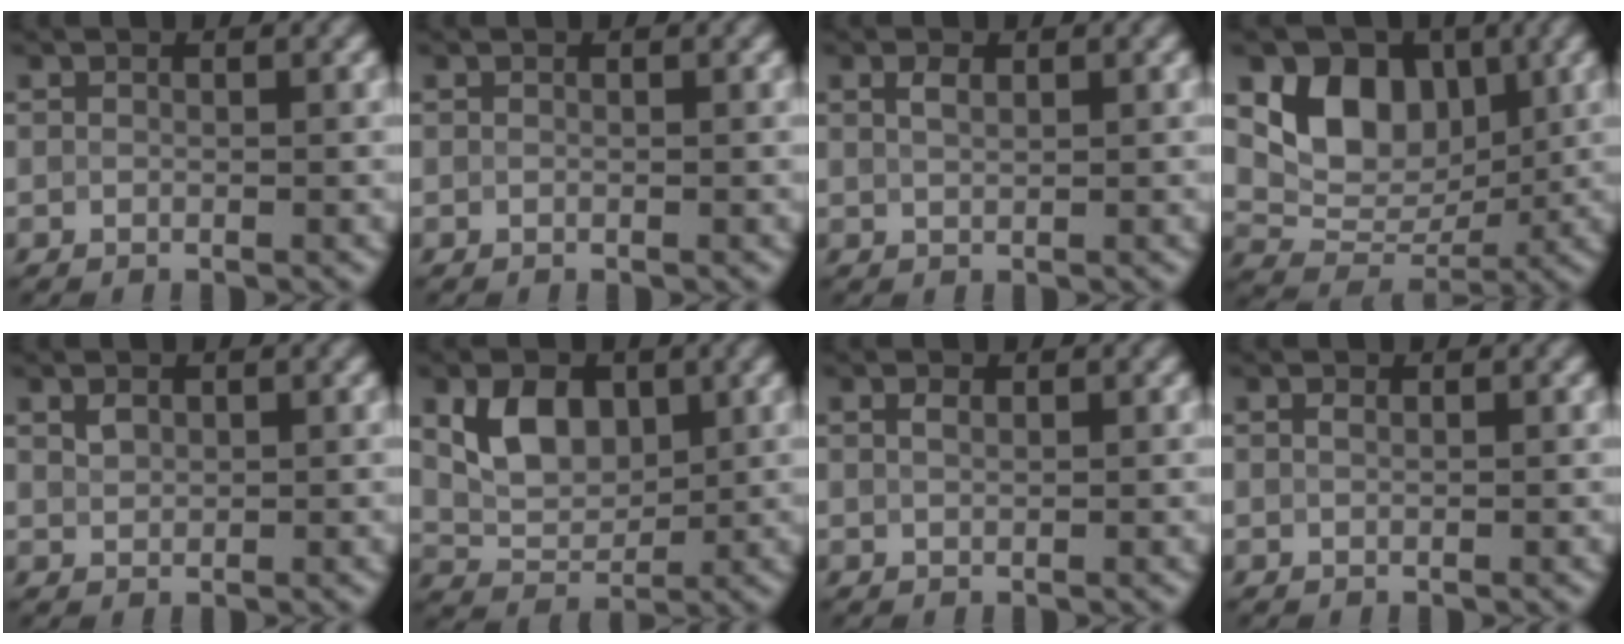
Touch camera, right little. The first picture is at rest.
{"total": 0.0}
{"total": 1.2, "force": [0.7, 0.6, 0.9], "torque": [-0.020, 0.001, 0.015]}
{"total": 6.8, "force": [2.1, 5.1, 4.0], "torque": [-0.057, -0.008, 0.034]}
{"total": 1.1, "force": [0.6, 0.7, 0.5], "torque": [-0.012, -0.001, 0.015]}
{"total": 4.8, "force": [1.7, 3.2, 3.1], "torque": [-0.062, -0.003, 0.031]}
{"total": 0.8, "force": [0.4, 0.4, 0.6], "torque": [-0.015, 0.001, 0.010]}
{"total": 0.5, "force": [0.3, 0.2, 0.4], "torque": [-0.009, 0.002, 0.005]}